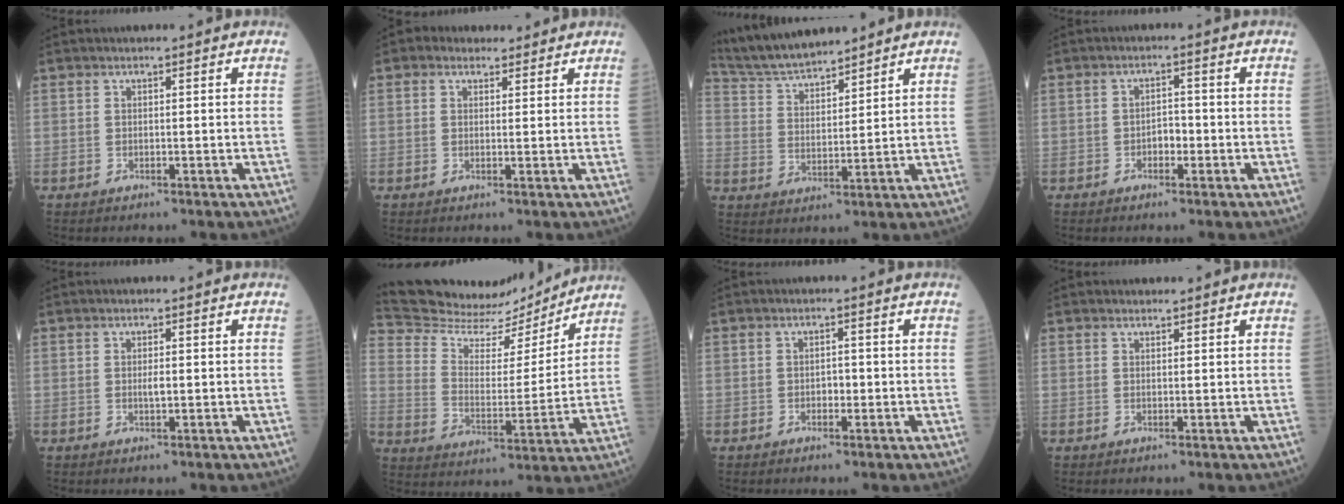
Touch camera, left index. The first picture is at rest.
{"total": 3.2, "force": [2.4, 2.1, 0.7], "torque": [-0.008, 0.018, 0.034]}
{"total": 10.4, "force": [9.7, 1.3, 3.3], "torque": [-0.072, 0.018, 0.189]}
{"total": 2.2, "force": [-1.0, 1.2, 1.5], "torque": [-0.017, 0.004, -0.020]}
{"total": 1.6, "force": [-0.2, 0.4, 1.6], "torque": [-0.029, -0.004, -0.004]}
{"total": 16.4, "force": [15.8, 2.7, 3.2], "torque": [-0.068, -0.012, 0.247]}
{"total": 1.3, "force": [-0.5, 0.8, 0.8], "torque": [-0.010, 0.000, -0.010]}
{"total": 0.9, "force": [0.9, 0.3, 0.0], "torque": [-0.004, 0.001, 0.013]}